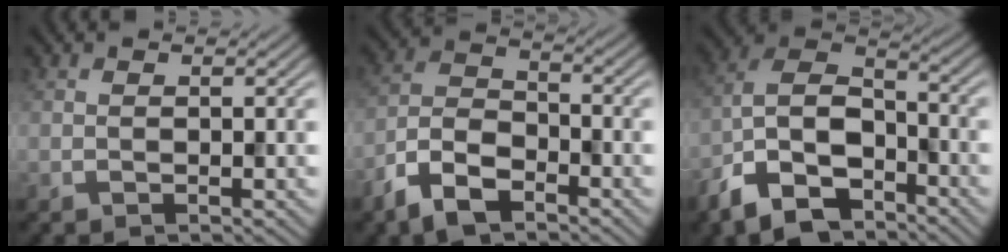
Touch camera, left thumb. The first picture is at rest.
{"total": 7.7, "force": [-5.2, 3.5, 4.4], "torque": [-0.089, -0.006, -0.119]}
{"total": 12.3, "force": [-7.7, 6.3, 7.2], "torque": [-0.158, -0.014, -0.158]}